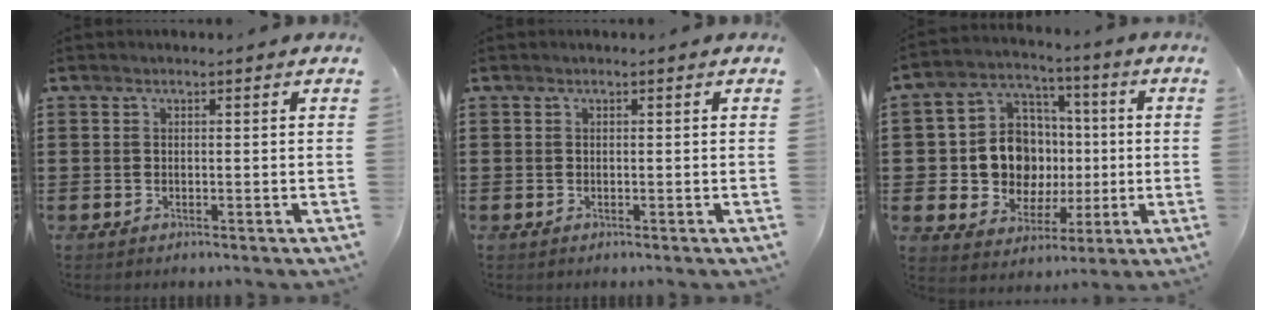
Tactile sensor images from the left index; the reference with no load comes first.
{"total": 0.0}
{"total": 11.1, "force": [0.0, 10.0, 4.8], "torque": [-0.132, 0.009, 0.009]}